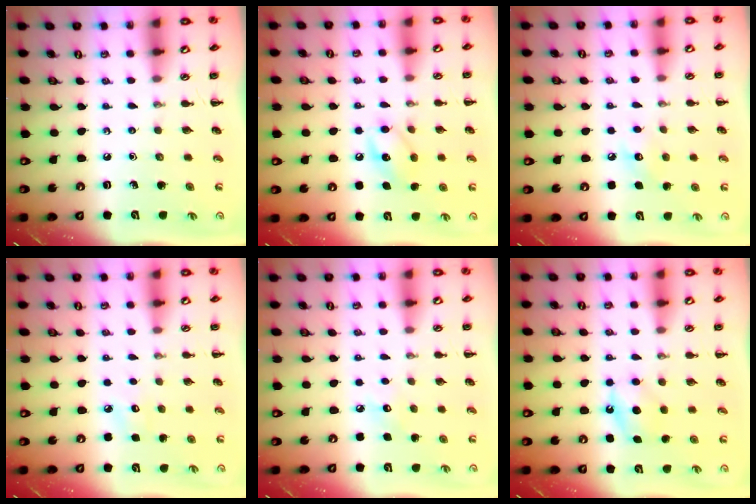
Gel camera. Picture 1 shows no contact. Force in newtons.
{"total": 10.0, "press": 9.9, "slide": 0.9}
{"total": 7.1, "press": 6.8, "slide": 1.8}
{"total": 4.9, "press": 4.7, "slide": 1.4}
{"total": 3.6, "press": 3.5, "slide": 0.9}
{"total": 6.8, "press": 6.6, "slide": 1.6}